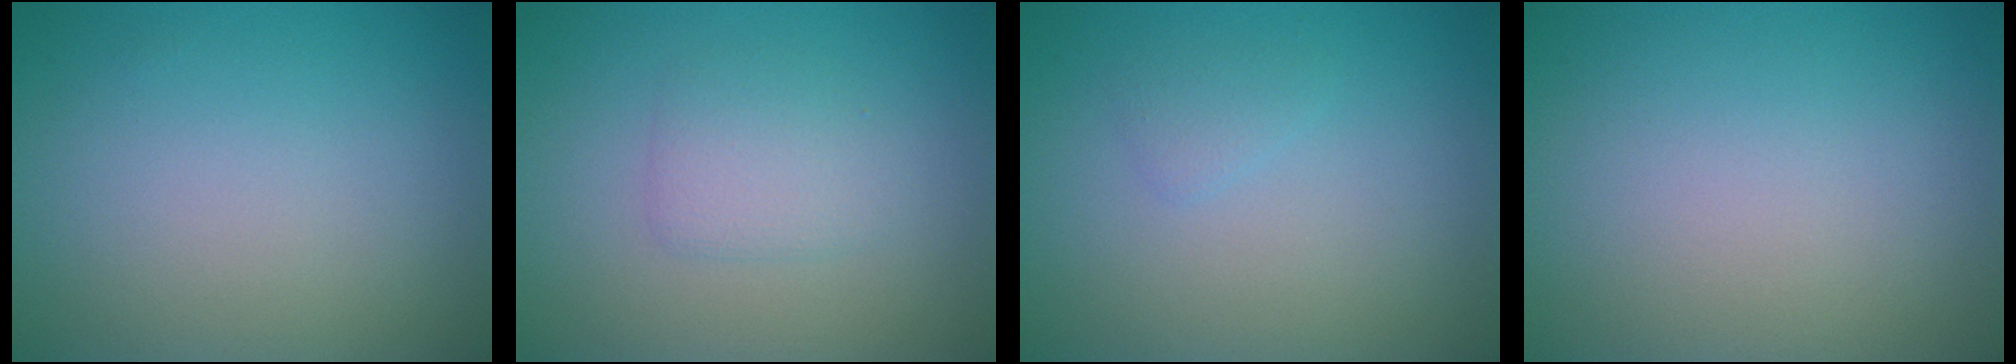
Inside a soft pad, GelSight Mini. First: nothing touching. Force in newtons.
{"total": 2.0, "press": 2.0, "slide": 0.2}
{"total": 0.9, "press": 0.9, "slide": 0.0}
{"total": 0.0}